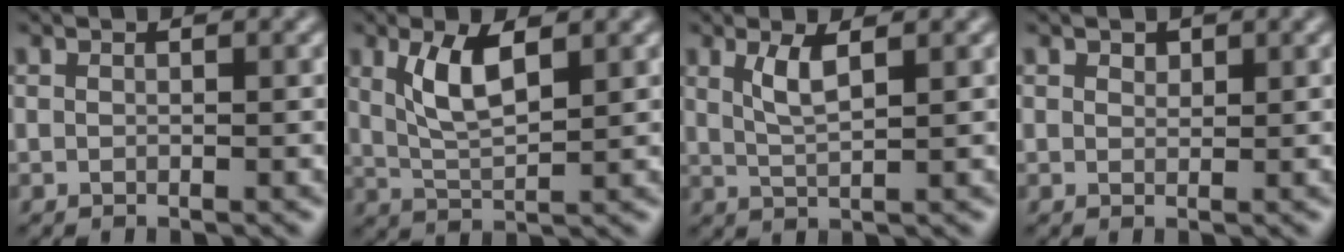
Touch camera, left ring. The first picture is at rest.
{"total": 4.4, "force": [1.7, 1.6, 3.7], "torque": [-0.081, -0.001, 0.035]}
{"total": 2.6, "force": [1.2, 0.6, 2.2], "torque": [-0.045, -0.005, 0.026]}
{"total": 0.9, "force": [0.7, 0.5, 0.2], "torque": [-0.004, -0.001, 0.012]}